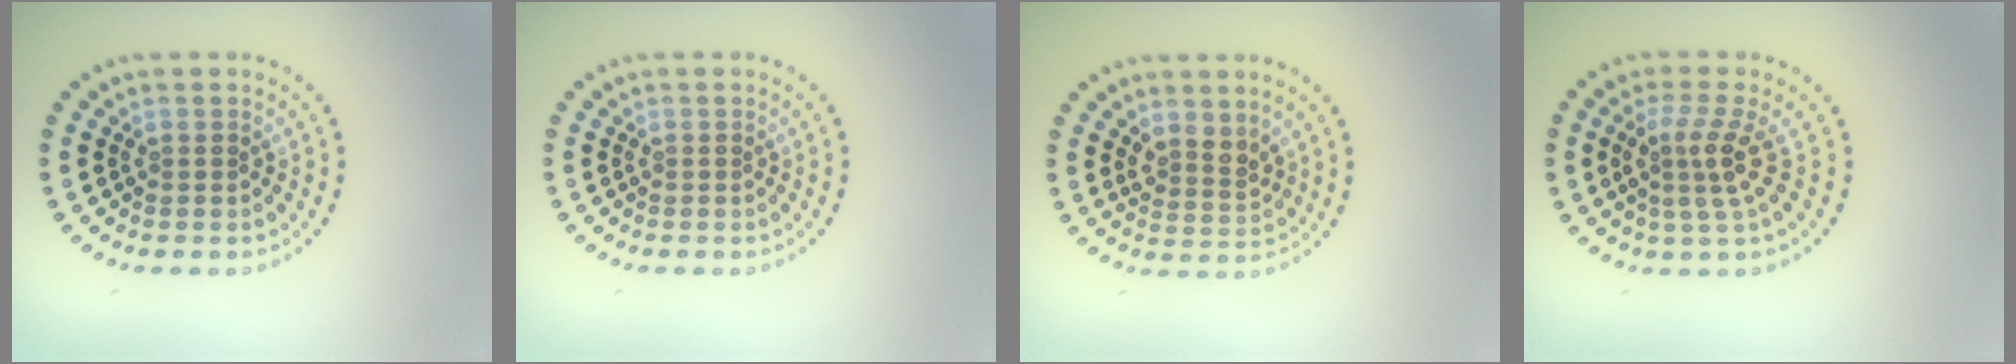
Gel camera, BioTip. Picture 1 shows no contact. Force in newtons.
{"total": 0.0}
{"total": 2.1, "press": 1.7, "slide": 1.2}
{"total": 3.1, "press": 2.3, "slide": 2.1}